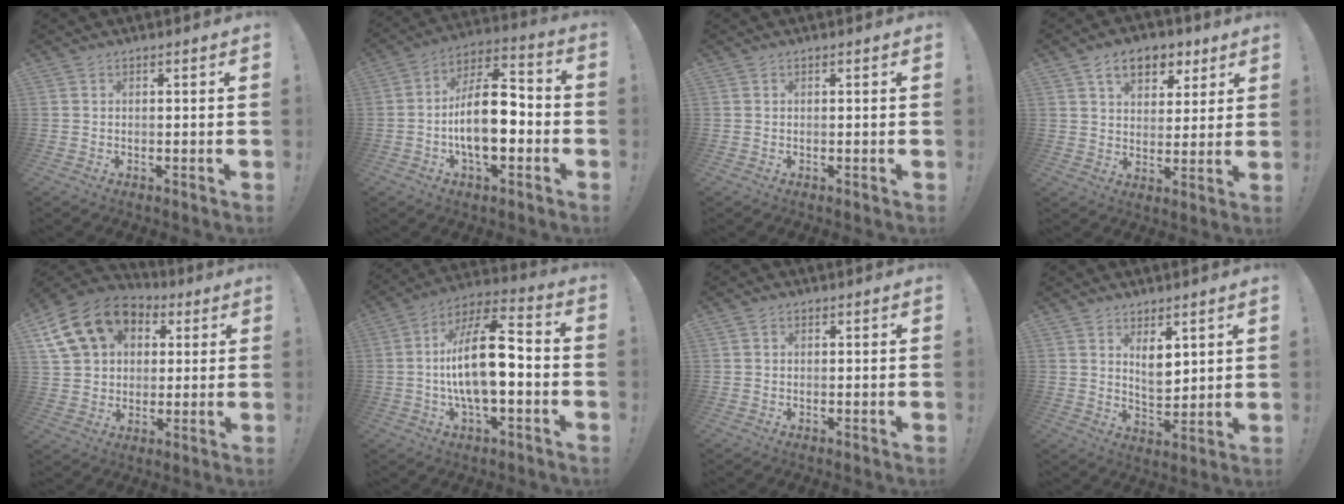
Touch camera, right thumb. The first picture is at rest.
{"total": 17.2, "force": [-3.8, 8.4, 14.5], "torque": [-0.245, 0.020, -0.064]}
{"total": 0.0}
{"total": 10.7, "force": [5.8, 7.0, 5.6], "torque": [-0.082, -0.022, 0.109]}
{"total": 17.9, "force": [7.2, 13.8, 8.9], "torque": [-0.139, -0.022, 0.147]}
{"total": 18.0, "force": [-1.9, 7.0, 16.5], "torque": [-0.292, 0.009, -0.036]}
{"total": 1.0, "force": [0.3, 0.9, 0.4], "torque": [-0.004, 0.003, 0.005]}
{"total": 6.9, "force": [4.1, 4.1, 3.6], "torque": [-0.050, -0.029, 0.077]}